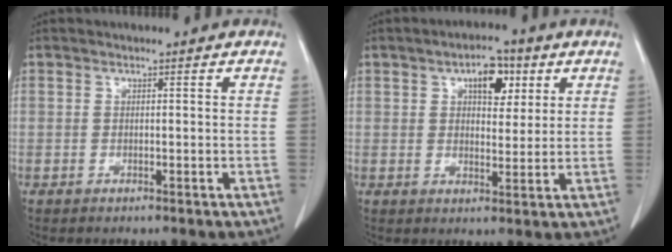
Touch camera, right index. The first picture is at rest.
{"total": 6.3, "force": [2.8, 3.1, 4.6], "torque": [-0.068, 0.011, 0.042]}